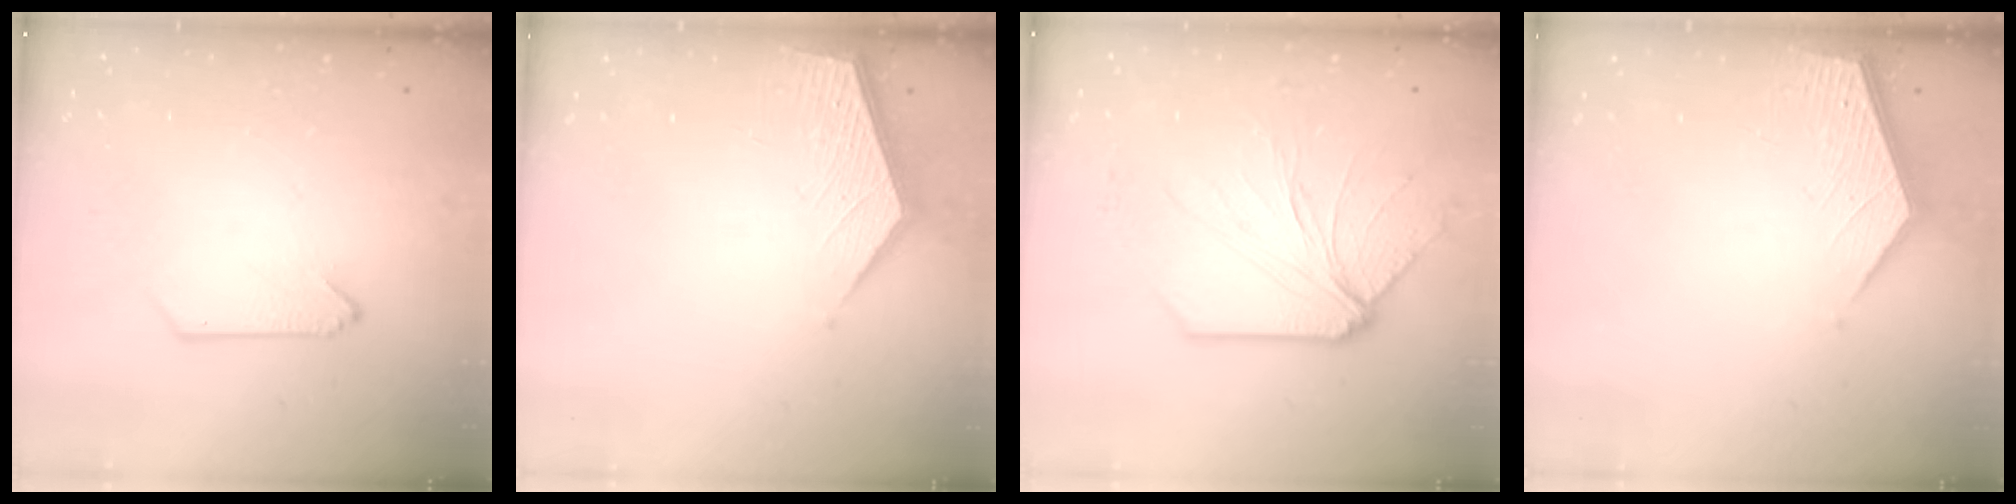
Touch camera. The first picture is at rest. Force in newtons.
{"total": 3.7, "press": 3.7, "slide": 0.3}
{"total": 8.7, "press": 8.6, "slide": 1.0}
{"total": 3.6, "press": 3.6, "slide": 0.4}